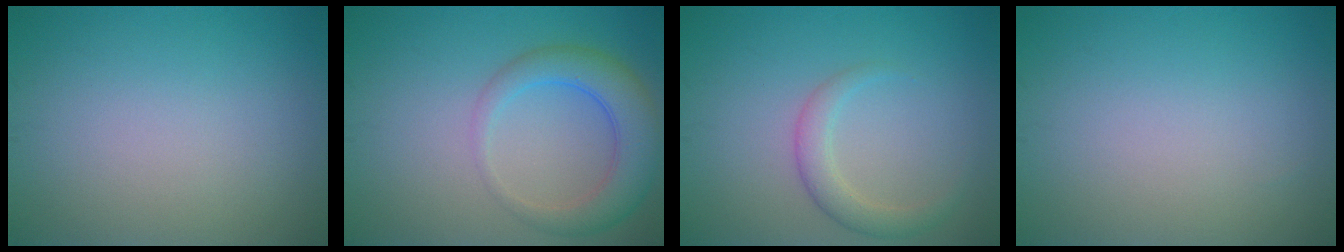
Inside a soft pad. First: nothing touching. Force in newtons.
{"total": 4.9, "press": 4.9, "slide": 0.2}
{"total": 2.4, "press": 2.4, "slide": 0.1}
{"total": 0.0}